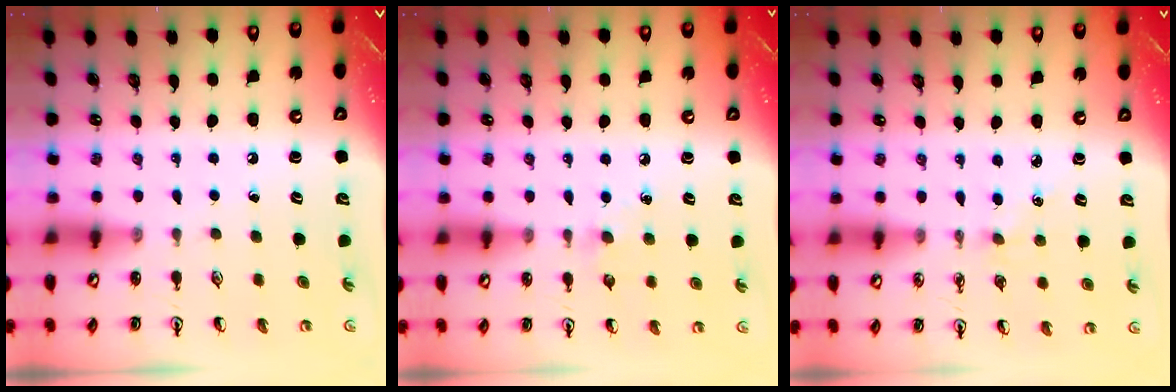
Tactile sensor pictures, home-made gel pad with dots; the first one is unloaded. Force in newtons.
{"total": 5.3, "press": 5.2, "slide": 0.7}
{"total": 2.5, "press": 2.5, "slide": 0.4}